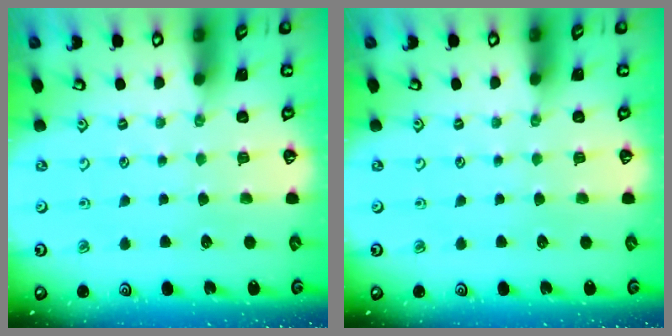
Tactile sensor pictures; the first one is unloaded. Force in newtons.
{"total": 0.0}